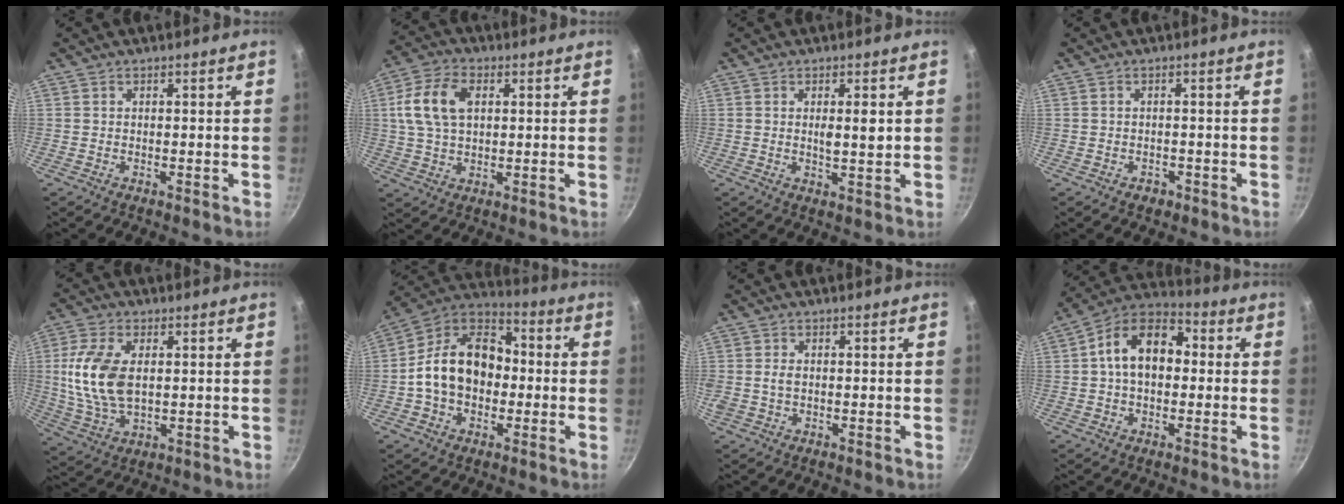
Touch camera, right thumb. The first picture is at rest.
{"total": 10.9, "force": [2.4, 7.0, 8.0], "torque": [-0.147, 0.013, 0.037]}
{"total": 3.6, "force": [0.7, 1.0, 3.4], "torque": [-0.053, -0.005, 0.013]}
{"total": 1.6, "force": [-1.0, 1.2, 0.6], "torque": [-0.007, 0.009, -0.007]}
{"total": 12.9, "force": [1.4, 7.4, 10.6], "torque": [-0.209, -0.006, 0.030]}
{"total": 17.1, "force": [-1.1, 12.5, 11.6], "torque": [-0.165, 0.045, -0.038]}
{"total": 2.8, "force": [-0.2, 2.0, 1.9], "torque": [-0.031, 0.006, -0.004]}
{"total": 13.7, "force": [1.2, 9.3, 10.1], "torque": [-0.127, 0.035, -0.002]}